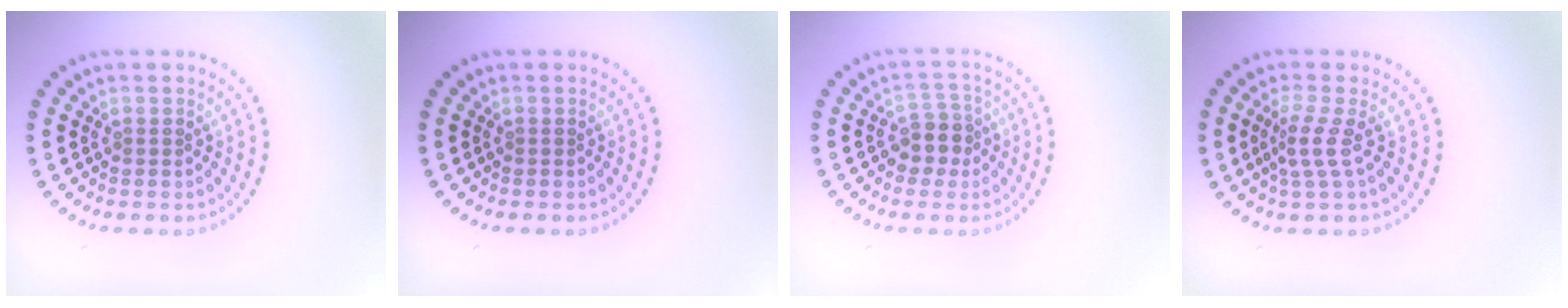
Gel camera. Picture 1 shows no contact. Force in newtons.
{"total": 0.0}
{"total": 2.6, "press": 2.3, "slide": 1.2}
{"total": 2.4, "press": 1.5, "slide": 1.8}